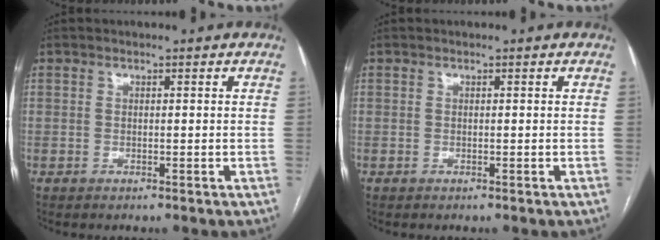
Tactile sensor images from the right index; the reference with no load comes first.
{"total": 0.0}